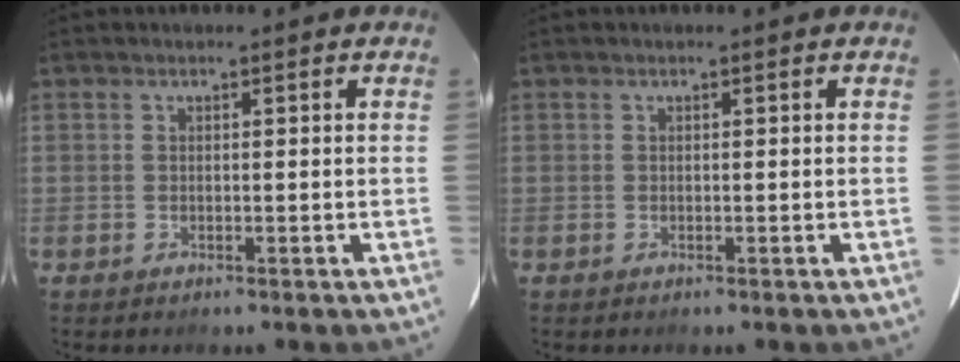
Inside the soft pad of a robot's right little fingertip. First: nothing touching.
{"total": 0.0}